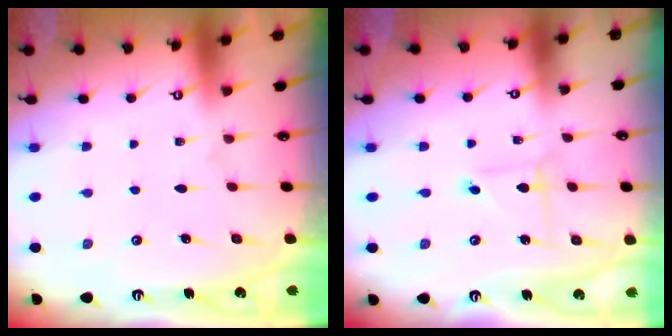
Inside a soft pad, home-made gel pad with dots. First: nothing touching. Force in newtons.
{"total": 1.6, "press": 1.6, "slide": 0.2}